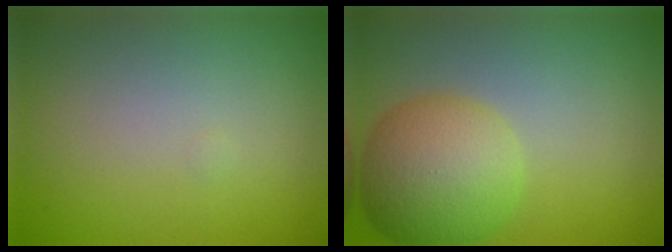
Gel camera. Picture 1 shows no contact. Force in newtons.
{"total": 6.8, "press": 6.8, "slide": 0.2}